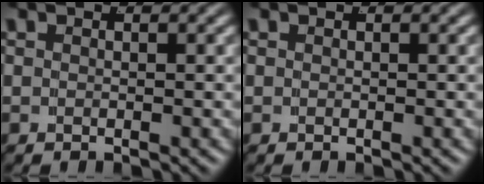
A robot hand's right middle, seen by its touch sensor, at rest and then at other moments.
{"total": 0.0}